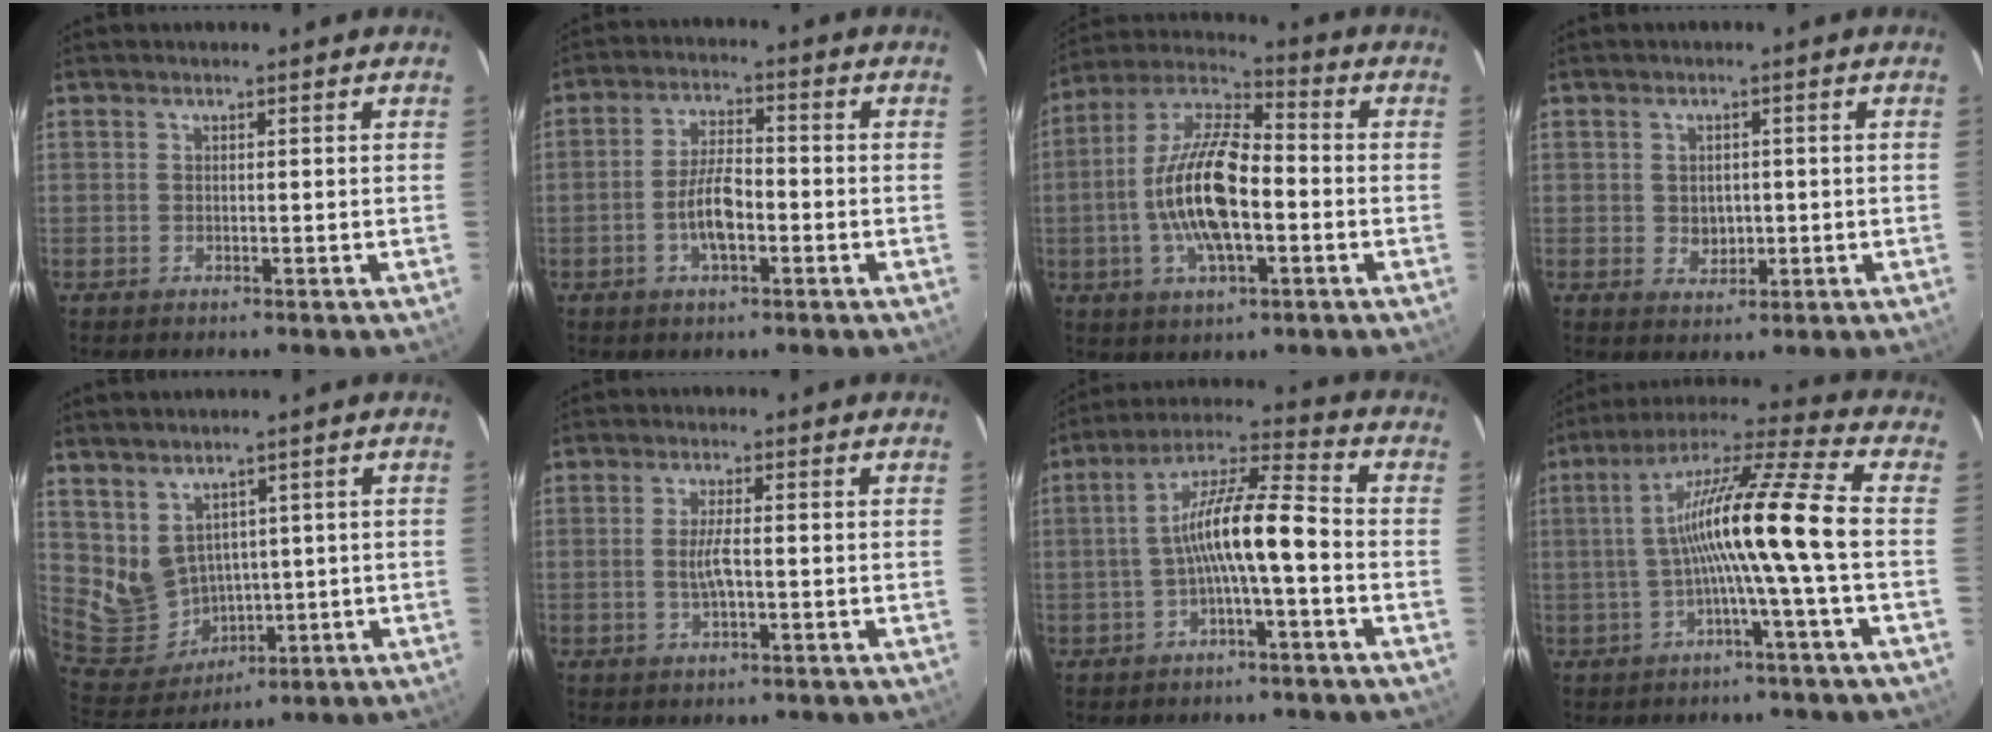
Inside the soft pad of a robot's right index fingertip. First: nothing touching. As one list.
[{"total": 6.6, "force": [-2.3, 2.3, 5.8], "torque": [-0.117, 0.005, -0.041]}, {"total": 15.8, "force": [-2.9, 6.0, 14.3], "torque": [-0.289, 0.003, -0.058]}, {"total": 3.5, "force": [-0.2, 2.9, 1.9], "torque": [-0.033, 0.000, 0.003]}, {"total": 8.7, "force": [2.9, 7.2, 3.9], "torque": [-0.091, -0.007, 0.089]}, {"total": 3.8, "force": [-0.6, 0.7, 3.7], "torque": [-0.072, -0.004, -0.008]}, {"total": 10.5, "force": [-2.4, 1.5, 10.1], "torque": [-0.195, 0.023, -0.043]}, {"total": 14.5, "force": [-1.9, -1.6, 14.2], "torque": [-0.253, 0.015, -0.038]}]